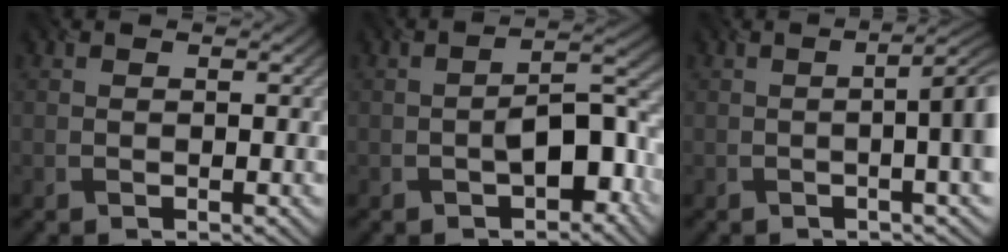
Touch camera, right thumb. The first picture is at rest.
{"total": 6.4, "force": [-2.3, 3.0, 5.2], "torque": [-0.073, 0.010, -0.039]}
{"total": 7.9, "force": [-0.4, 2.5, 7.5], "torque": [-0.085, 0.006, -0.011]}